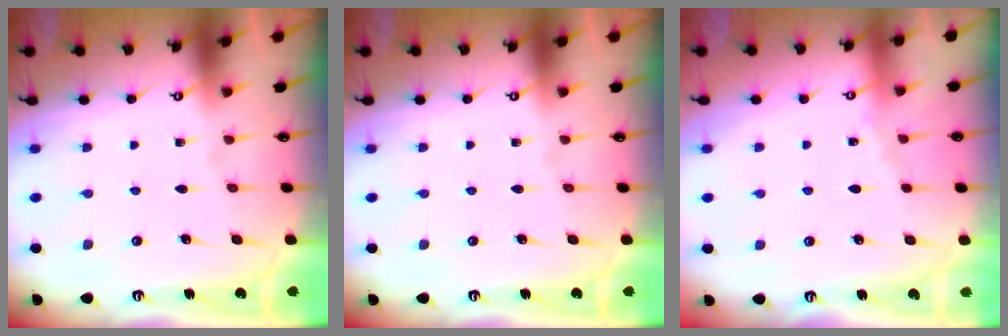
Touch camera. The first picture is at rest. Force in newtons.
{"total": 0.0}
{"total": 1.8, "press": 1.8, "slide": 0.4}